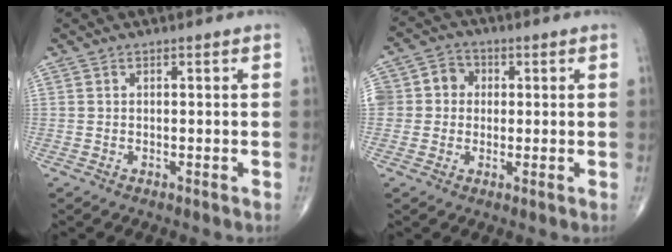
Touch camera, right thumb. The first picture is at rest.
{"total": 8.6, "force": [0.9, 7.8, 3.3], "torque": [-0.044, 0.025, 0.010]}